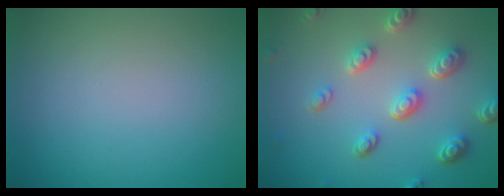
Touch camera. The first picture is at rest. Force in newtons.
{"total": 5.2, "press": 3.9, "slide": 3.5}